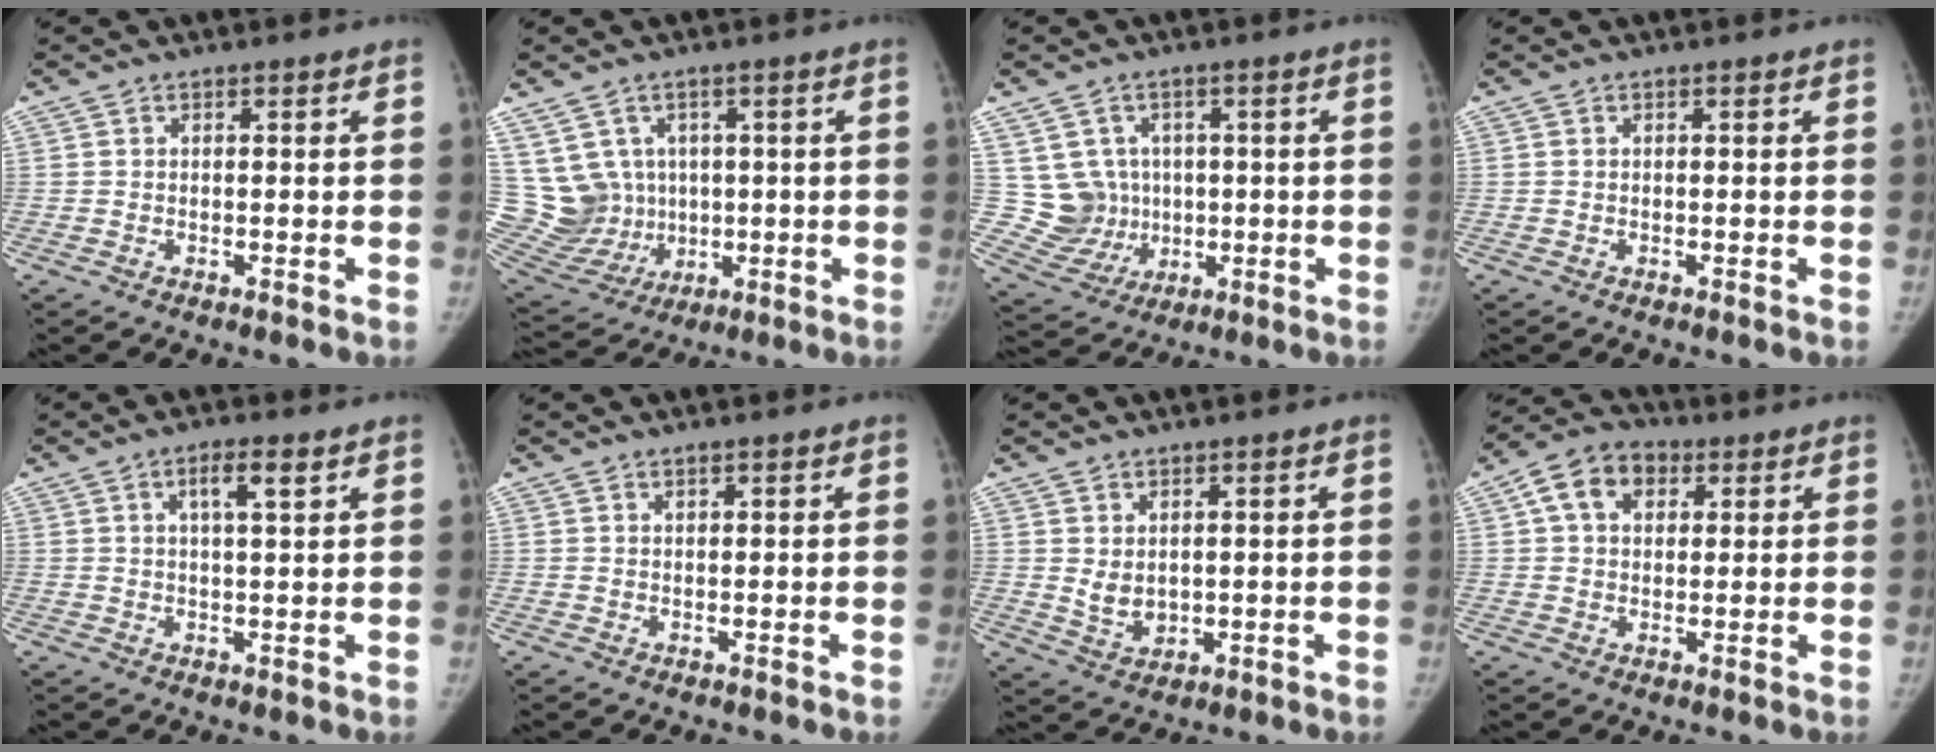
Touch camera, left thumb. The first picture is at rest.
{"total": 12.9, "force": [2.6, 11.8, 4.4], "torque": [-0.063, 0.014, 0.085]}
{"total": 8.4, "force": [1.2, 8.1, 2.2], "torque": [0.005, -0.003, 0.038]}
{"total": 0.0}
{"total": 4.3, "force": [2.1, 1.1, 3.6], "torque": [-0.058, -0.004, 0.036]}
{"total": 0.8, "force": [0.7, 0.3, 0.3], "torque": [0.001, -0.005, 0.012]}
{"total": 4.0, "force": [1.0, 3.0, 2.5], "torque": [-0.027, -0.017, 0.030]}
{"total": 9.0, "force": [3.1, 6.5, 5.4], "torque": [-0.072, 0.009, 0.045]}